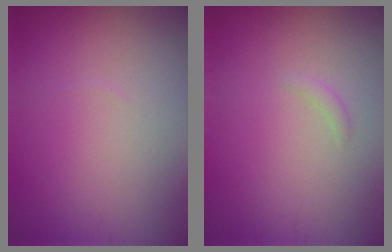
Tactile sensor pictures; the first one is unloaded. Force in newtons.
{"total": 0.6, "press": 0.6, "slide": 0.0}